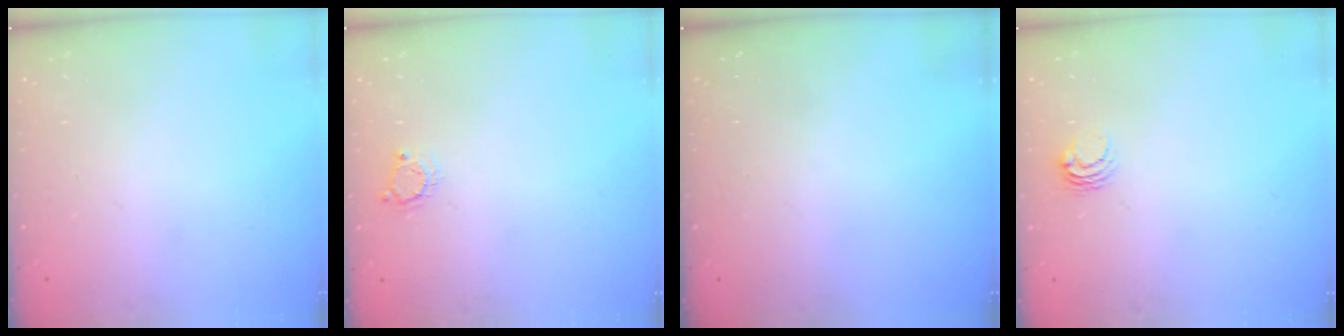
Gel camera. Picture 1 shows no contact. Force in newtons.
{"total": 4.1, "press": 4.0, "slide": 0.5}
{"total": 0.0}
{"total": 4.7, "press": 4.7, "slide": 0.2}